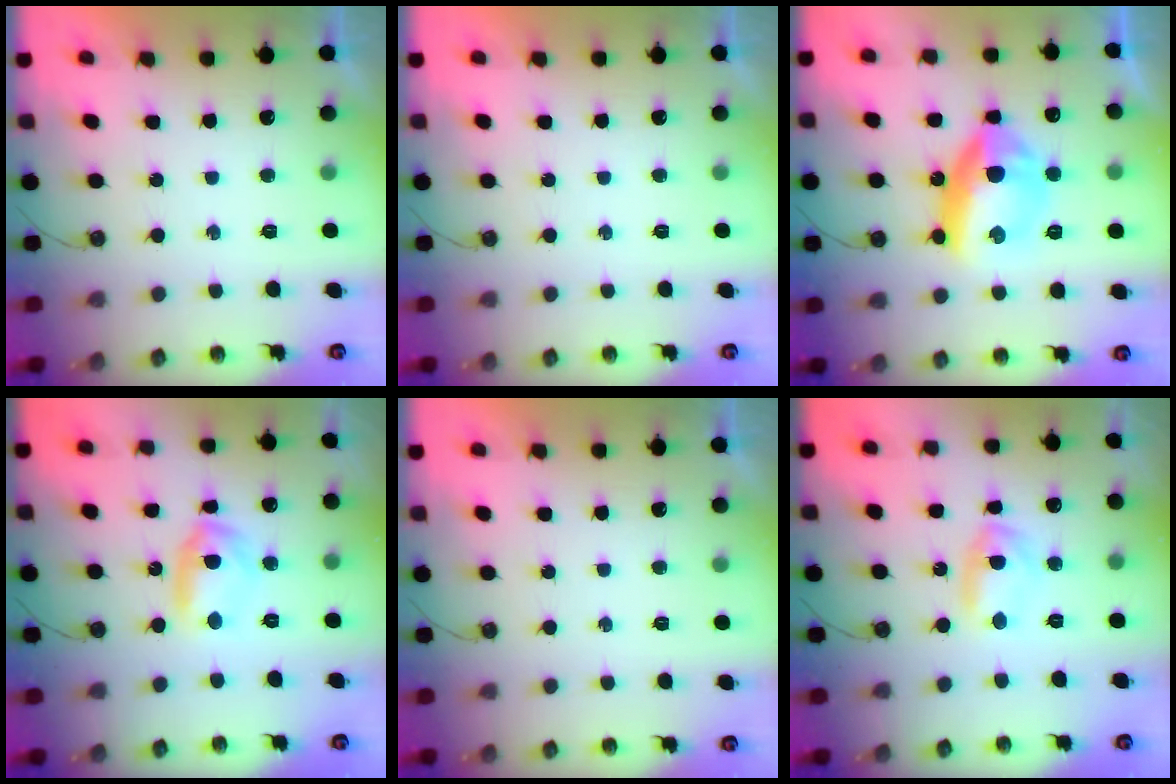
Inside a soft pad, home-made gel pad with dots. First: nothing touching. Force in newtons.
{"total": 0.0}
{"total": 15.3, "press": 15.2, "slide": 0.5}
{"total": 7.7, "press": 7.7, "slide": 0.9}
{"total": 0.0}
{"total": 5.6, "press": 4.2, "slide": 3.7}